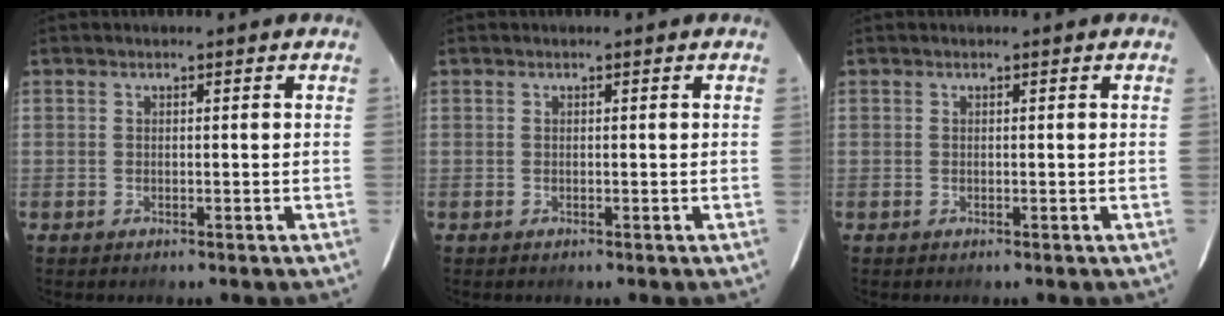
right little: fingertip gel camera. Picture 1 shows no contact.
{"total": 0.0}
{"total": 0.0}